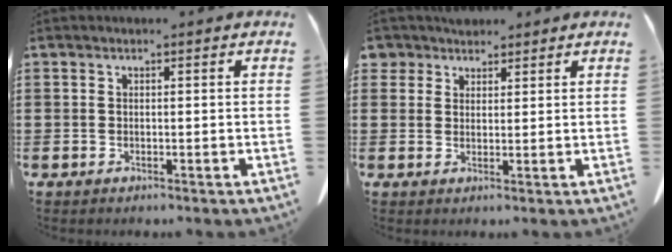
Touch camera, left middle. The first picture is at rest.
{"total": 3.3, "force": [2.5, 2.0, 0.2], "torque": [-0.010, 0.005, 0.047]}